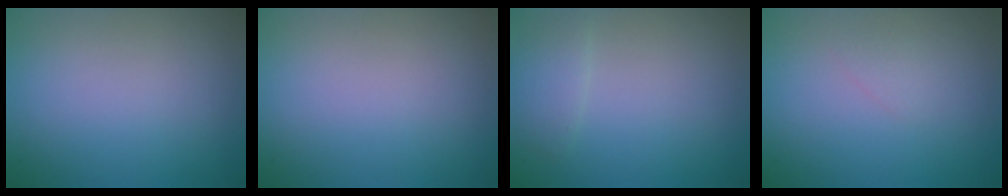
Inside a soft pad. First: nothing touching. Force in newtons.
{"total": 0.0}
{"total": 1.5, "press": 1.5, "slide": 0.1}
{"total": 0.7, "press": 0.7, "slide": 0.1}